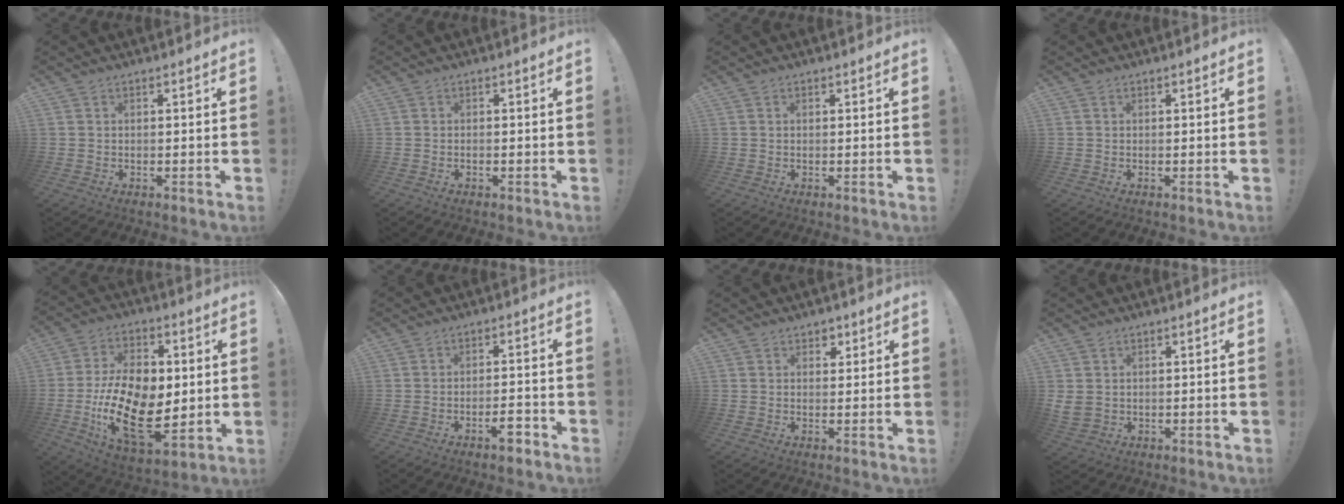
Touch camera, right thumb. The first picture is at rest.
{"total": 0.7, "force": [-0.7, 0.1, 0.0], "torque": [-0.001, 0.000, -0.011]}
{"total": 0.0}
{"total": 0.0}
{"total": 23.1, "force": [-2.5, 14.0, 18.2], "torque": [-0.336, -0.007, -0.033]}
{"total": 5.0, "force": [-3.4, 1.0, 3.5], "torque": [-0.049, 0.016, -0.057]}
{"total": 3.0, "force": [1.6, 2.4, 0.9], "torque": [0.003, -0.008, 0.023]}
{"total": 3.3, "force": [0.8, 2.8, 1.5], "torque": [-0.032, -0.002, 0.018]}